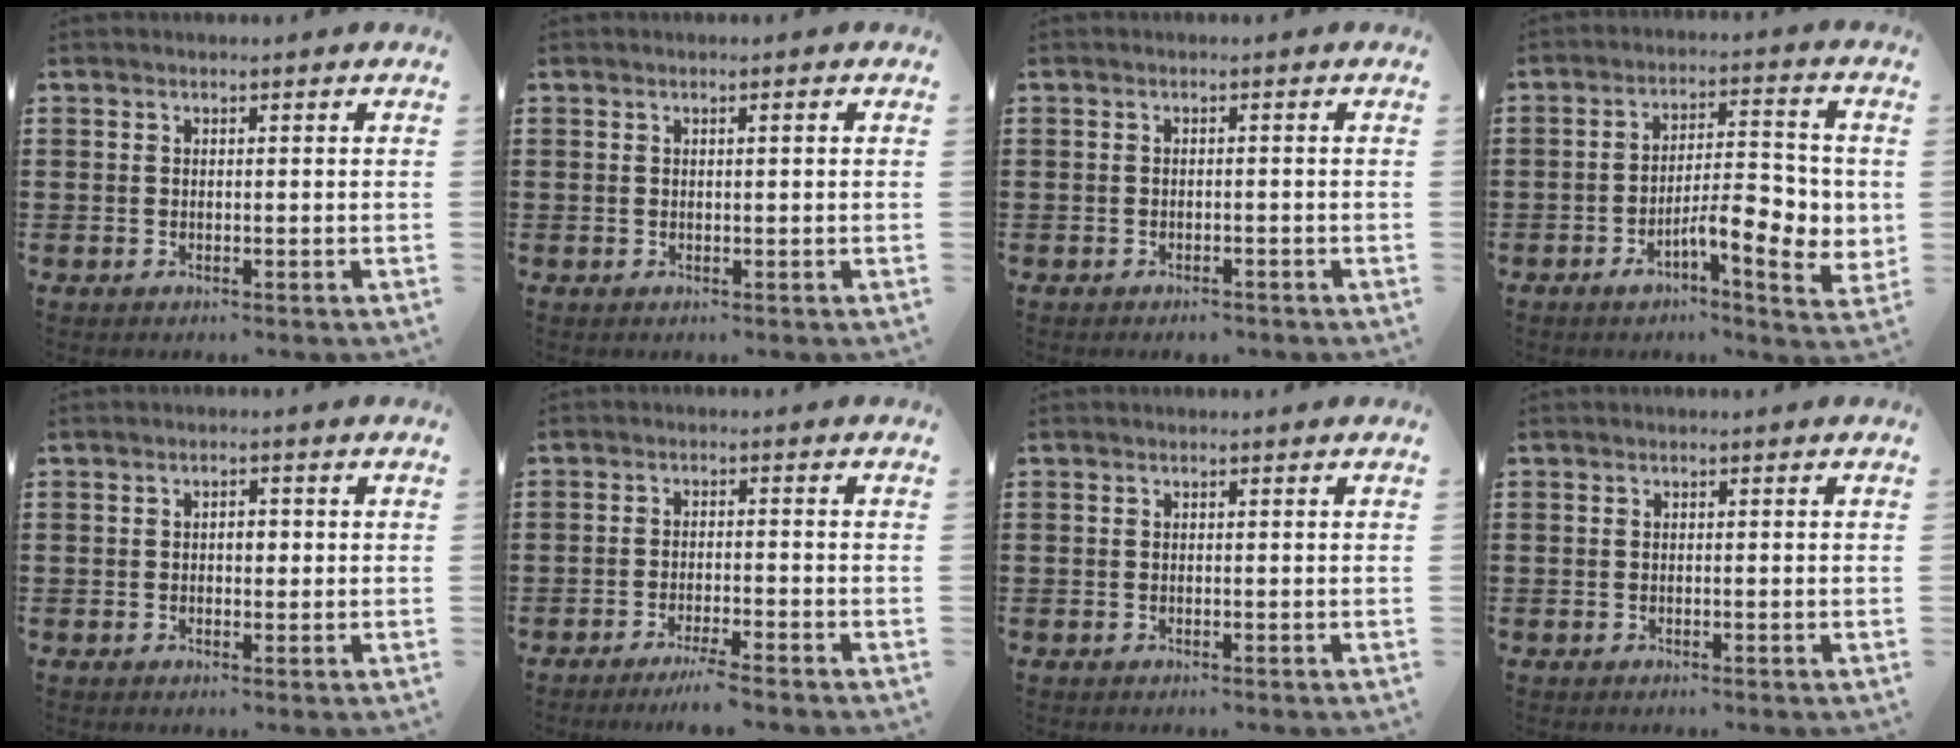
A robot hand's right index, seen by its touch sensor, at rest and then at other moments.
{"total": 0.6, "force": [0.2, 0.0, 0.6], "torque": [-0.010, -0.001, 0.003]}
{"total": 1.1, "force": [-1.1, 0.1, 0.2], "torque": [-0.009, -0.002, -0.023]}
{"total": 8.6, "force": [-2.3, 3.0, 7.7], "torque": [-0.102, -0.005, -0.040]}
{"total": 1.8, "force": [0.0, 1.0, 1.6], "torque": [-0.030, 0.006, -0.003]}
{"total": 3.2, "force": [-2.8, -0.4, 1.5], "torque": [-0.033, -0.007, -0.056]}
{"total": 0.0}
{"total": 0.0}